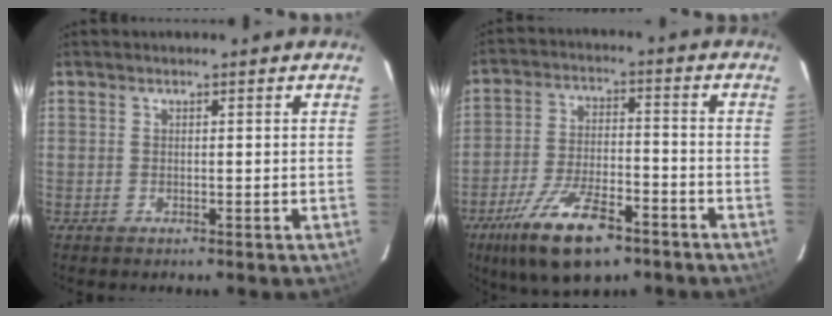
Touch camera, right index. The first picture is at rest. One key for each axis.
{"total": 15.0, "fx": -9.6, "fy": 5.4, "fz": 10.2, "tx": -0.212, "ty": -0.022, "tz": -0.167}